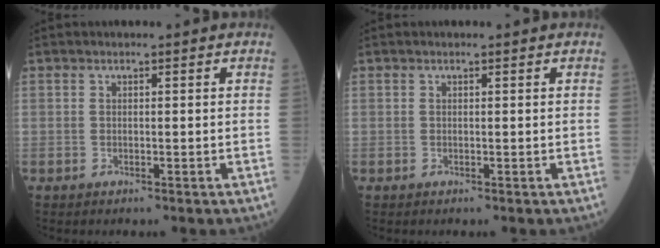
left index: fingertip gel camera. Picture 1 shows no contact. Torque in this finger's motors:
{"motor_torque": [0.20, -0.03, -0.04, -0.01]}